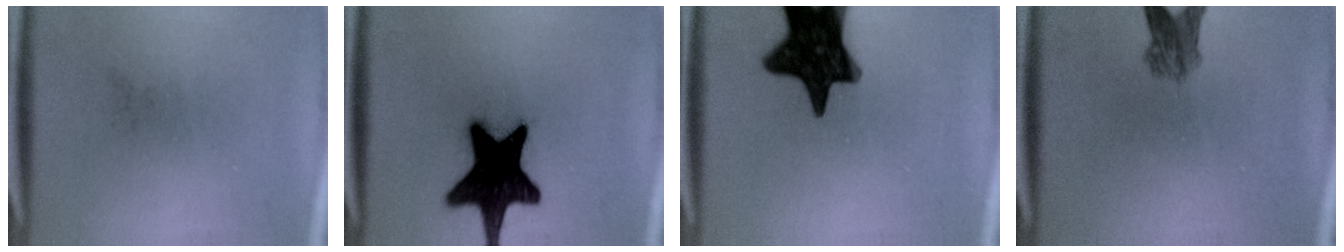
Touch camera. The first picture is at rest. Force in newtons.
{"total": 19.2}
{"total": 16.6}
{"total": 3.7}